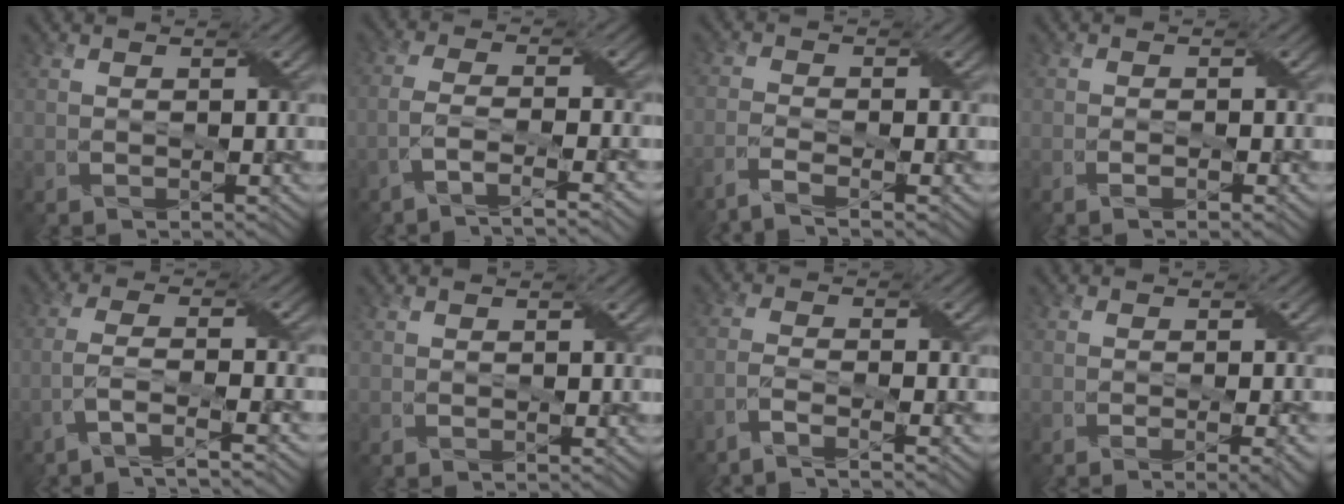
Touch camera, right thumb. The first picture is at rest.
{"total": 5.5, "force": [-3.7, 1.0, 3.9], "torque": [-0.067, 0.008, -0.077]}
{"total": 3.7, "force": [-2.8, 0.6, 2.4], "torque": [-0.040, 0.001, -0.066]}
{"total": 1.8, "force": [-1.1, 0.2, 1.4], "torque": [-0.023, 0.007, -0.026]}
{"total": 6.3, "force": [-4.2, 1.2, 4.5], "torque": [-0.078, 0.008, -0.084]}
{"total": 0.0}
{"total": 3.9, "force": [-3.0, 0.5, 2.4], "torque": [-0.039, 0.005, -0.071]}
{"total": 4.3, "force": [-2.0, 1.1, 3.7], "torque": [-0.042, 0.002, -0.024]}